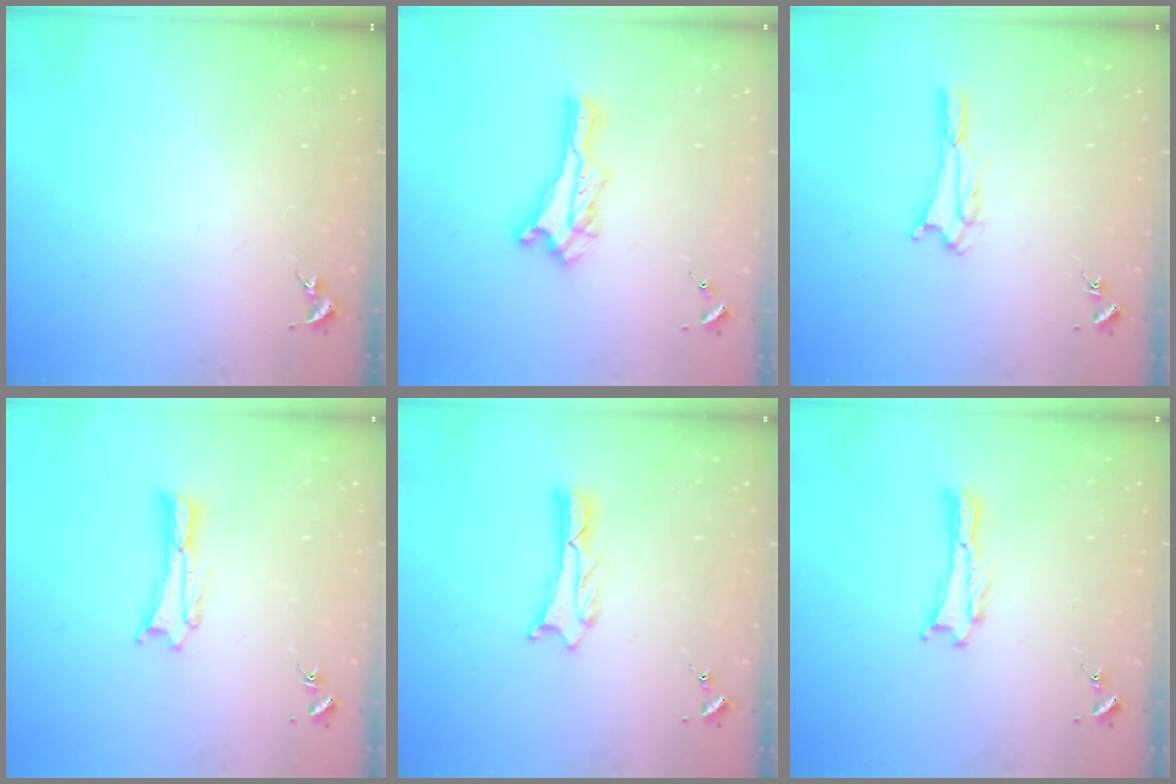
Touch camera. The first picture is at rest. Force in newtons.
{"total": 0.6, "press": 0.5, "slide": 0.2}
{"total": 3.3, "press": 3.3, "slide": 0.4}
{"total": 0.5, "press": 0.5, "slide": 0.2}
{"total": 1.1, "press": 1.1, "slide": 0.2}
{"total": 0.0}